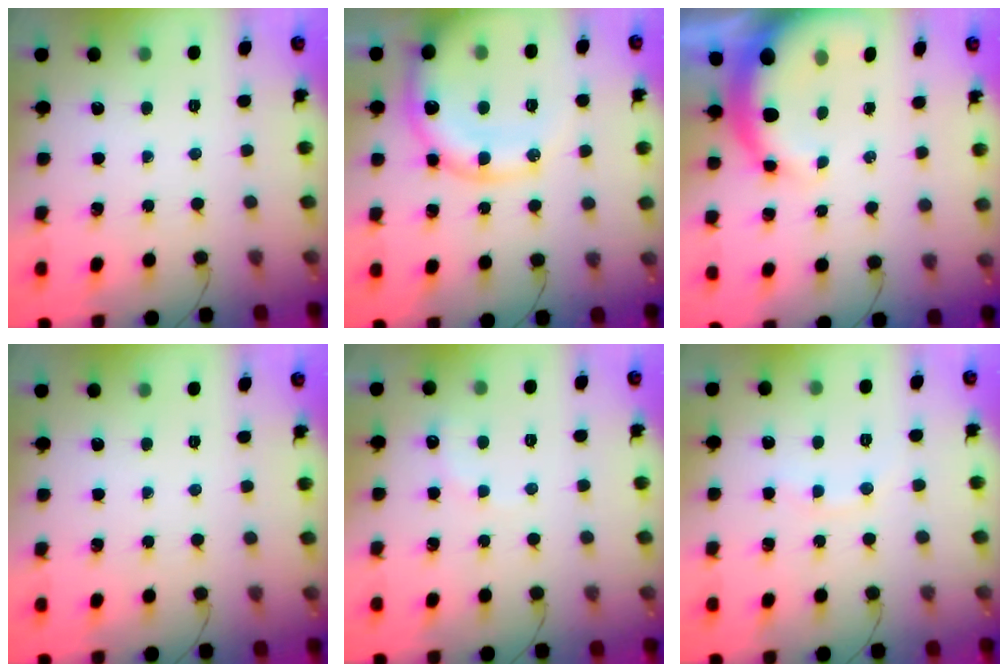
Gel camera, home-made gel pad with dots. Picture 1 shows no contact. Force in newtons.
{"total": 19.2, "press": 18.8, "slide": 3.6}
{"total": 9.7, "press": 9.5, "slide": 1.8}
{"total": 0.0}
{"total": 6.1, "press": 5.9, "slide": 1.4}
{"total": 5.5, "press": 5.3, "slide": 1.5}